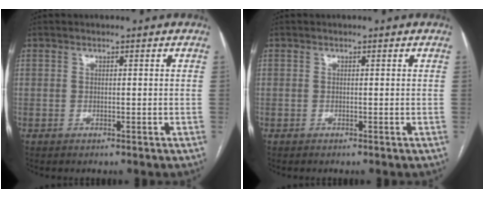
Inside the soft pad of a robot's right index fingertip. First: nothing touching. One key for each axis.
{"total": 0.0}